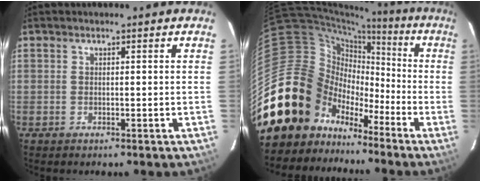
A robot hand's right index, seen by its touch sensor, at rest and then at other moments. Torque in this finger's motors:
{"motor_torque": [0.80, -0.94, 0.08, -0.21]}